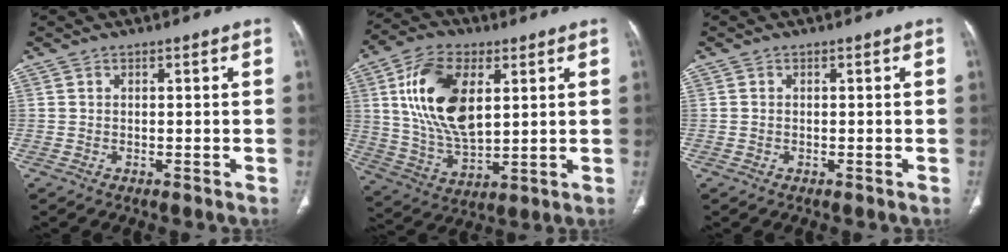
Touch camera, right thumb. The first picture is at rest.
{"total": 17.8, "force": [4.9, 9.6, 14.1], "torque": [-0.257, -0.013, 0.096]}
{"total": 0.0}